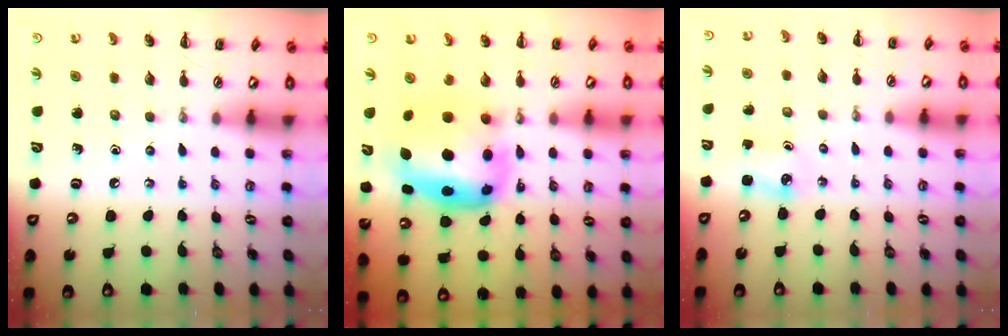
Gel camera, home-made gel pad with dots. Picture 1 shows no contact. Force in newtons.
{"total": 8.4, "press": 8.1, "slide": 2.2}
{"total": 1.9, "press": 1.8, "slide": 0.3}